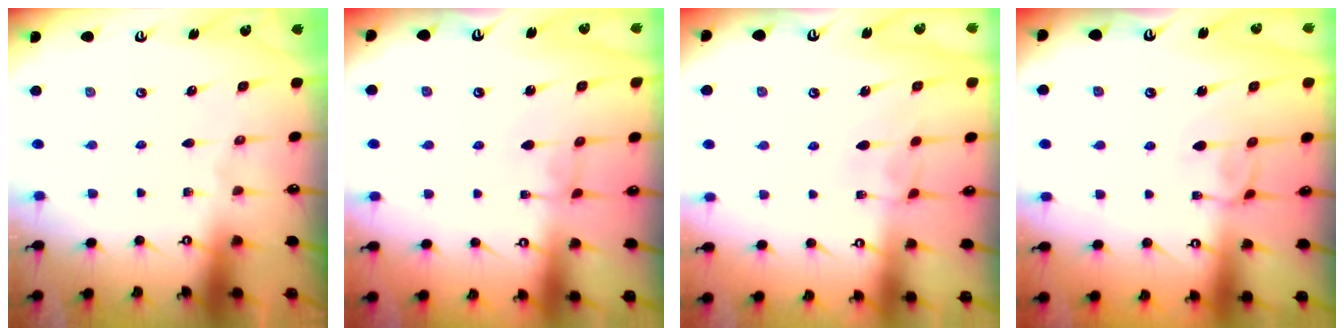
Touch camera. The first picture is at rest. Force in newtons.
{"total": 3.6, "press": 3.6, "slide": 0.1}
{"total": 3.0, "press": 3.0, "slide": 0.3}
{"total": 2.9, "press": 2.9, "slide": 0.3}